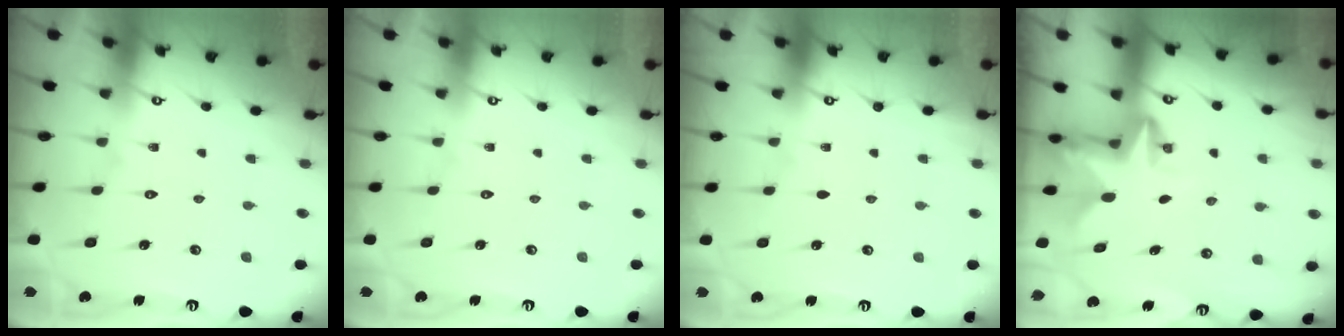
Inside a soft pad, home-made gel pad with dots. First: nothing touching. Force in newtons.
{"total": 0.0}
{"total": 0.0}
{"total": 2.6, "press": 2.6, "slide": 0.4}